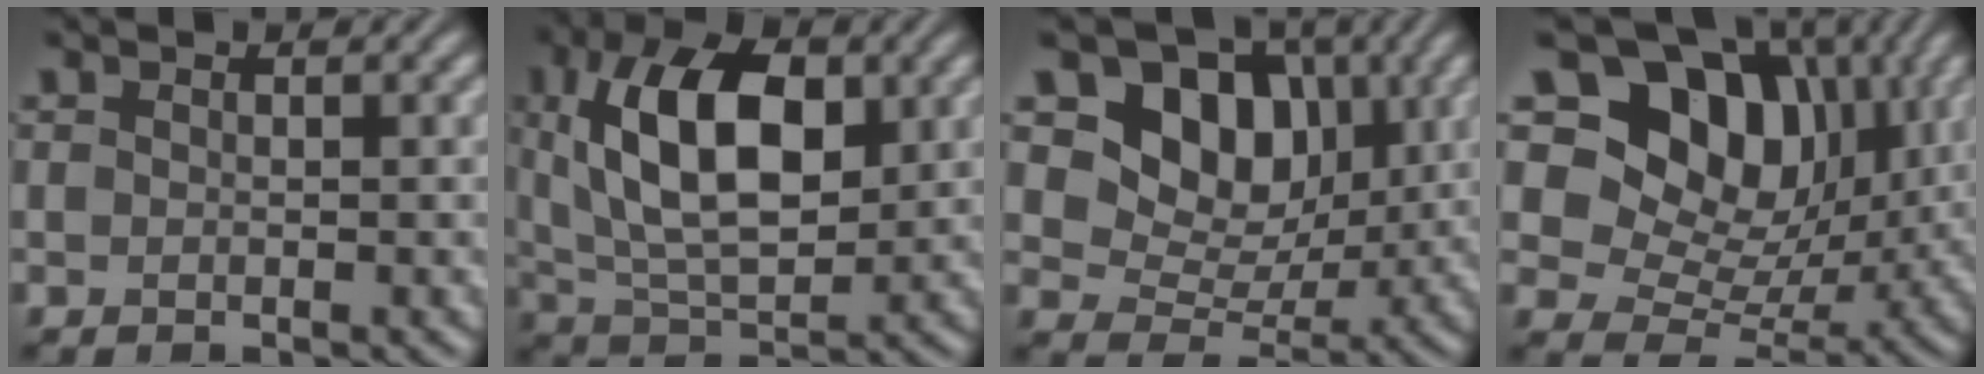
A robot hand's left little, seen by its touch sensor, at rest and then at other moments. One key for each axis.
{"total": 10.6, "fx": 2.5, "fy": 5.5, "fz": 8.7, "tx": -0.155, "ty": 0.011, "tz": 0.037}
{"total": 8.2, "fx": 2.7, "fy": 6.2, "fz": 4.6, "tx": -0.067, "ty": -0.008, "tz": 0.034}
{"total": 12.7, "fx": 5.8, "fy": 8.7, "fz": 7.2, "tx": -0.113, "ty": 0.013, "tz": 0.087}